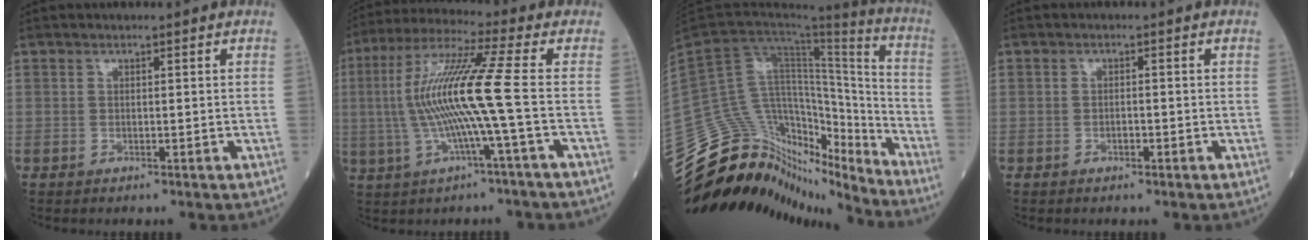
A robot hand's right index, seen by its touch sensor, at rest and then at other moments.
{"total": 13.1, "force": [-1.1, -1.2, 13.0], "torque": [-0.266, 0.012, -0.027]}
{"total": 28.9, "force": [-25.7, 8.7, 10.0], "torque": [-0.227, 0.032, -0.406]}
{"total": 0.9, "force": [-0.6, 0.4, 0.5], "torque": [-0.007, 0.003, -0.010]}